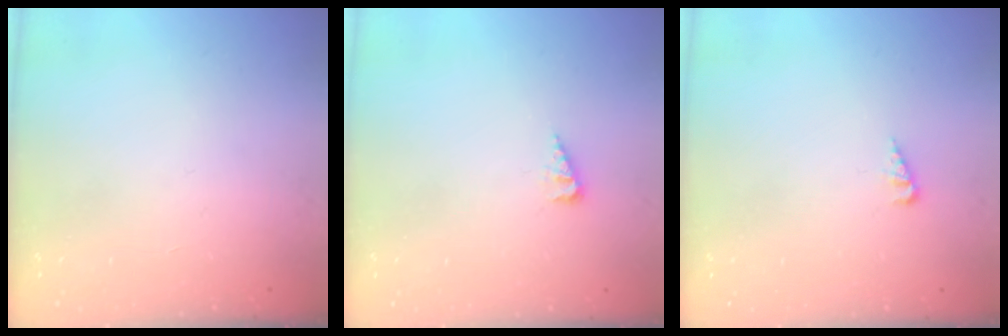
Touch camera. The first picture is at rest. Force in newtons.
{"total": 2.4, "press": 2.4, "slide": 0.4}
{"total": 2.6, "press": 2.6, "slide": 0.2}